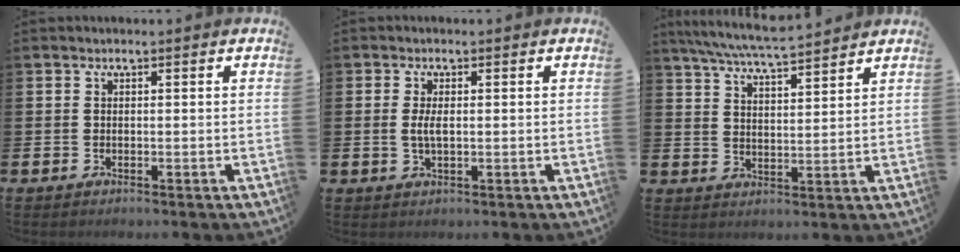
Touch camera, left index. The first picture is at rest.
{"total": 2.5, "force": [0.1, 1.0, 2.3], "torque": [-0.043, 0.002, 0.000]}
{"total": 6.9, "force": [6.6, 0.2, 2.1], "torque": [-0.063, -0.032, 0.118]}